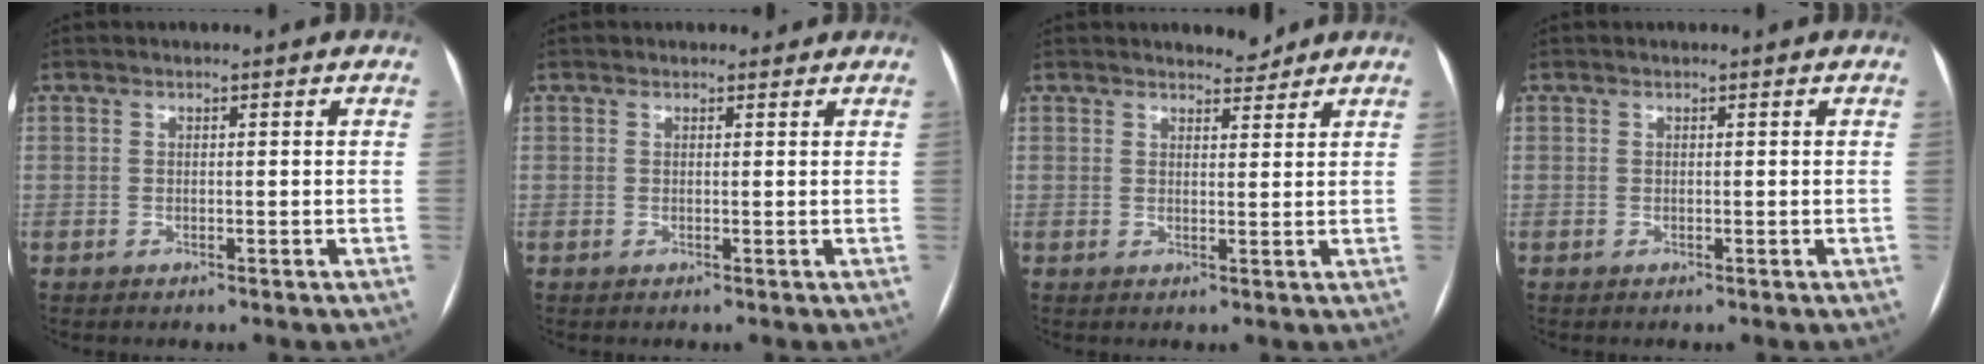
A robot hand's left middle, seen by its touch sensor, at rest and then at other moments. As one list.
[{"total": 1.7, "force": [1.4, 0.9, 0.2], "torque": [0.002, 0.011, 0.016]}, {"total": 2.6, "force": [2.5, 0.7, 0.4], "torque": [-0.006, -0.005, 0.036]}, {"total": 0.0}]